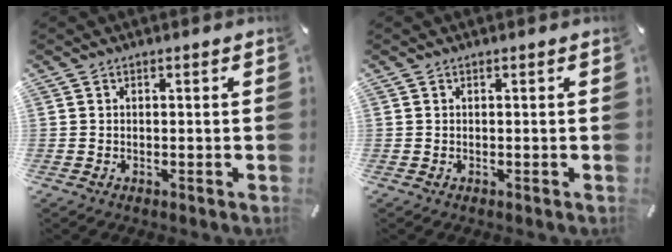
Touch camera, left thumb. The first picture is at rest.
{"total": 0.0}